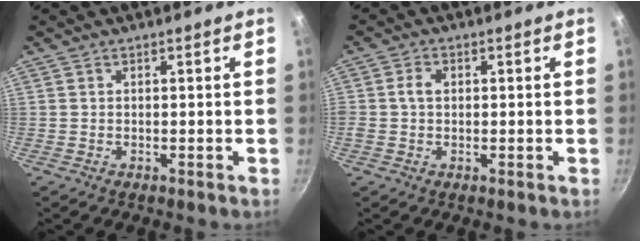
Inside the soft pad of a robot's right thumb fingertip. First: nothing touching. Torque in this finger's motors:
{"motor_torque": [0.54, 1.06, 0.55, 0.08, -0.01]}